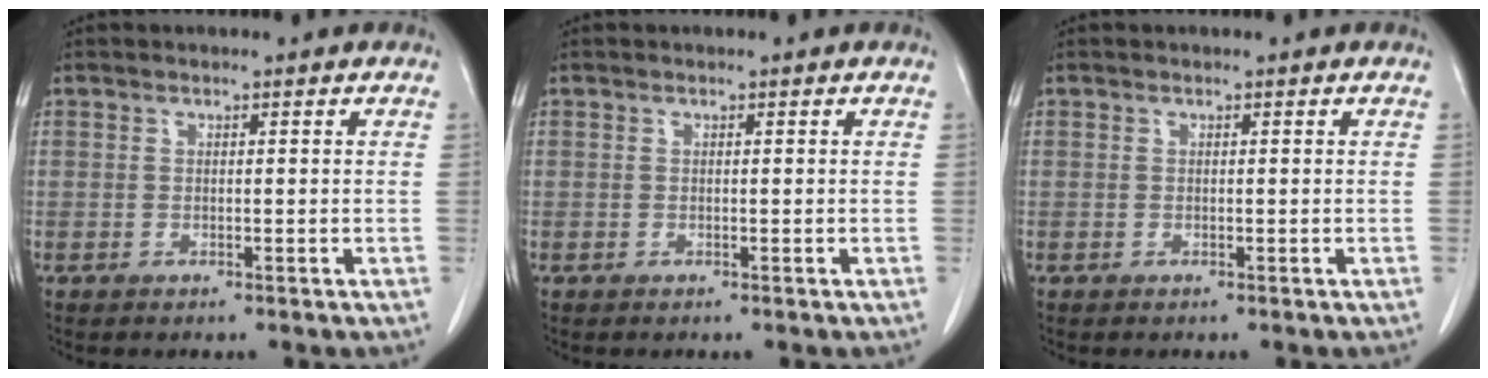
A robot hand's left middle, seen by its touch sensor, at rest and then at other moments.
{"total": 0.0}
{"total": 0.0}